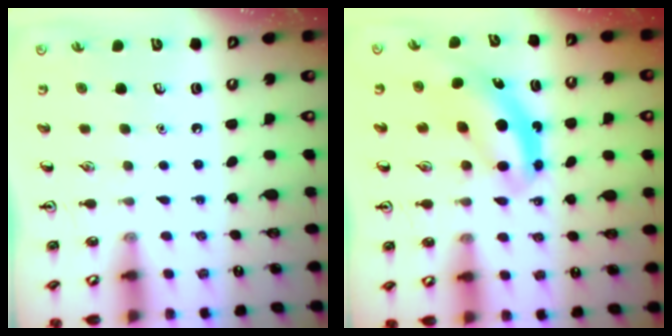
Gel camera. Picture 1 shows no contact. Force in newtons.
{"total": 5.3, "press": 5.2, "slide": 1.2}